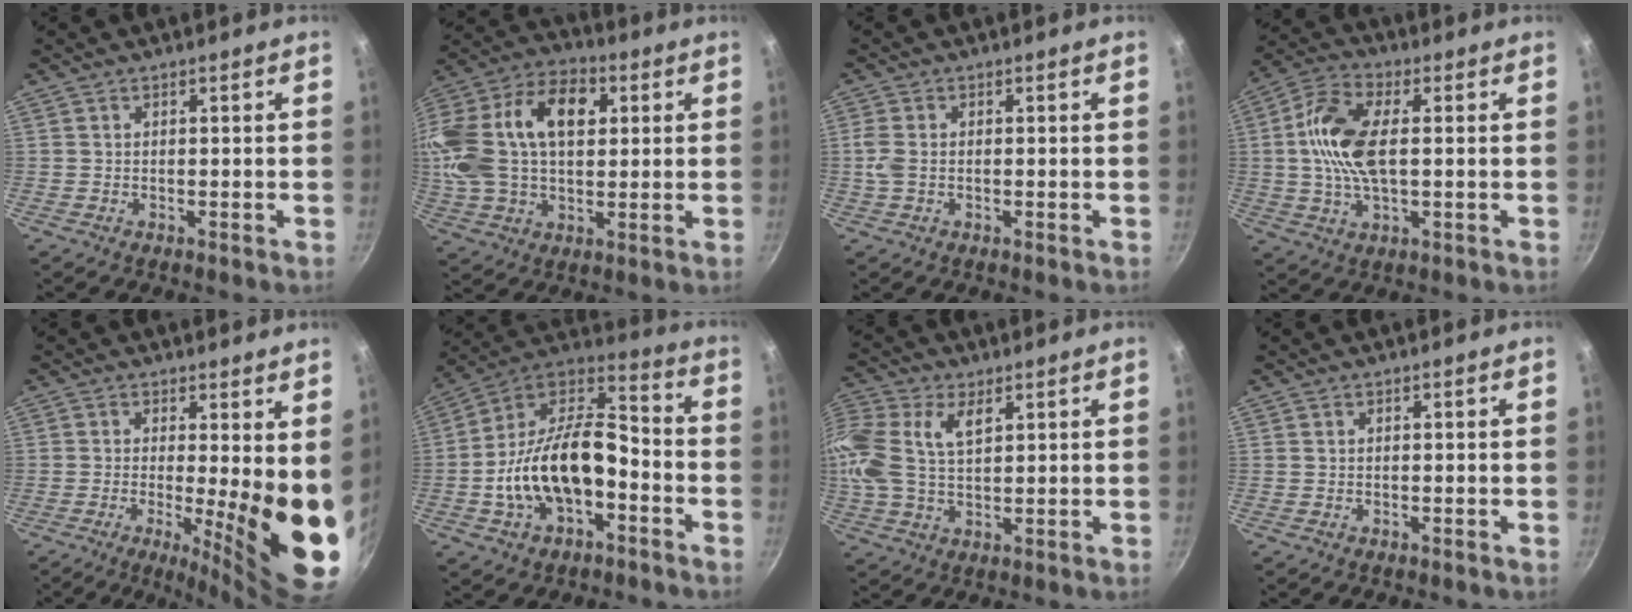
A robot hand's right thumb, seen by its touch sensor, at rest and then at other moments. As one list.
[{"total": 24.9, "force": [5.3, 15.9, 18.4], "torque": [-0.361, 0.031, 0.082]}, {"total": 2.9, "force": [-0.2, 1.9, 2.2], "torque": [-0.055, 0.003, -0.006]}, {"total": 12.8, "force": [1.1, 6.3, 11.1], "torque": [-0.217, 0.019, 0.009]}, {"total": 13.3, "force": [-0.7, 3.1, 13.0], "torque": [-0.164, -0.029, -0.006]}, {"total": 20.4, "force": [-5.2, 11.4, 16.1], "torque": [-0.274, 0.054, -0.104]}, {"total": 14.1, "force": [4.3, 8.3, 10.6], "torque": [-0.232, 0.015, 0.077]}, {"total": 0.0}]